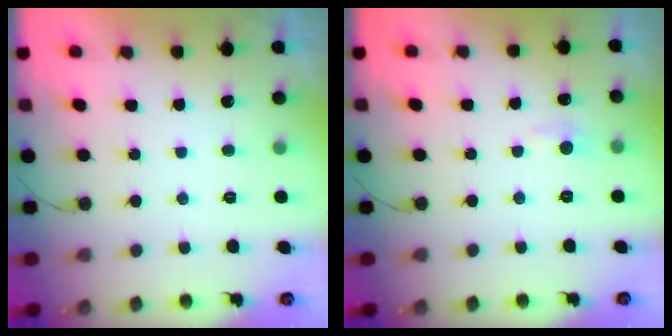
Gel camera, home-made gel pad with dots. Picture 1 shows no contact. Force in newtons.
{"total": 4.6, "press": 4.5, "slide": 0.7}